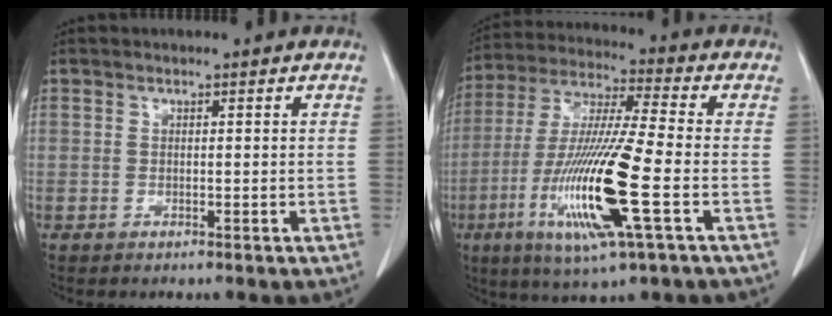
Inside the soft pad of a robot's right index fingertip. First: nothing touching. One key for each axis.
{"total": 17.7, "fx": -5.2, "fy": 0.6, "fz": 16.9, "tx": -0.348, "ty": -0.020, "tz": -0.097}